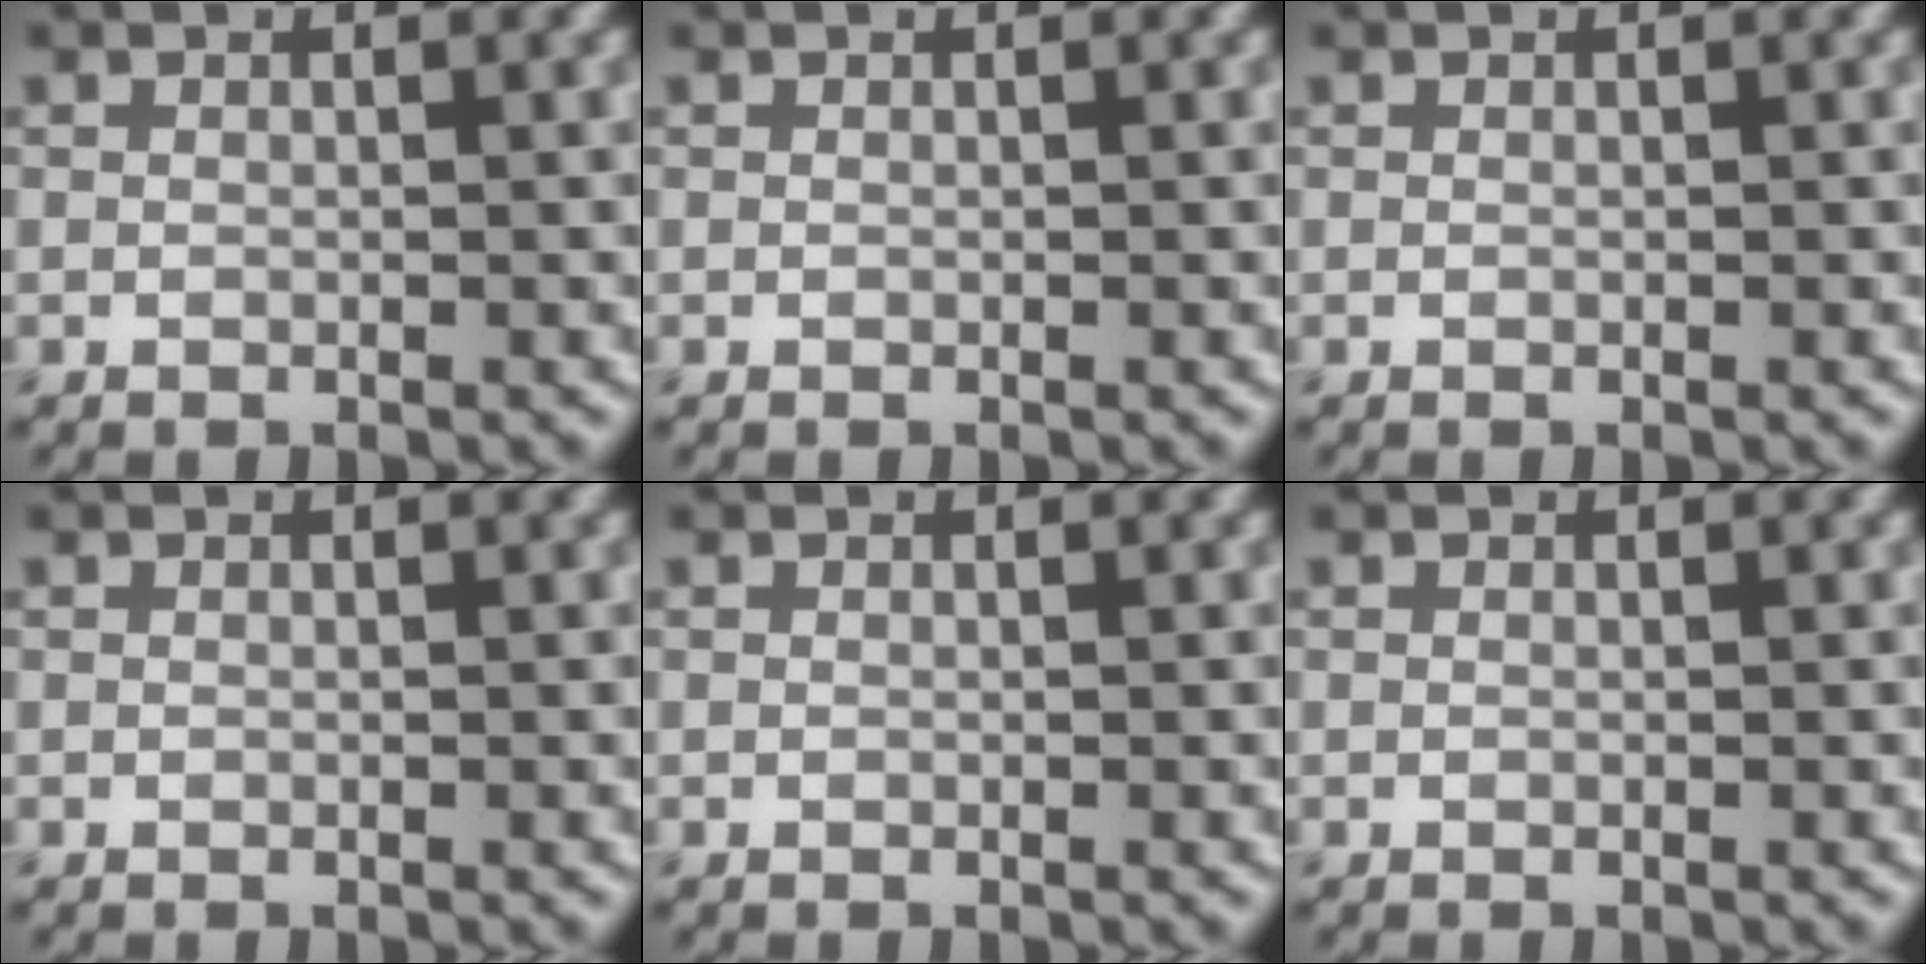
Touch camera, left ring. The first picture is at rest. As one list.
[{"total": 0.0}, {"total": 0.0}, {"total": 0.0}, {"total": 0.0}, {"total": 0.0}]